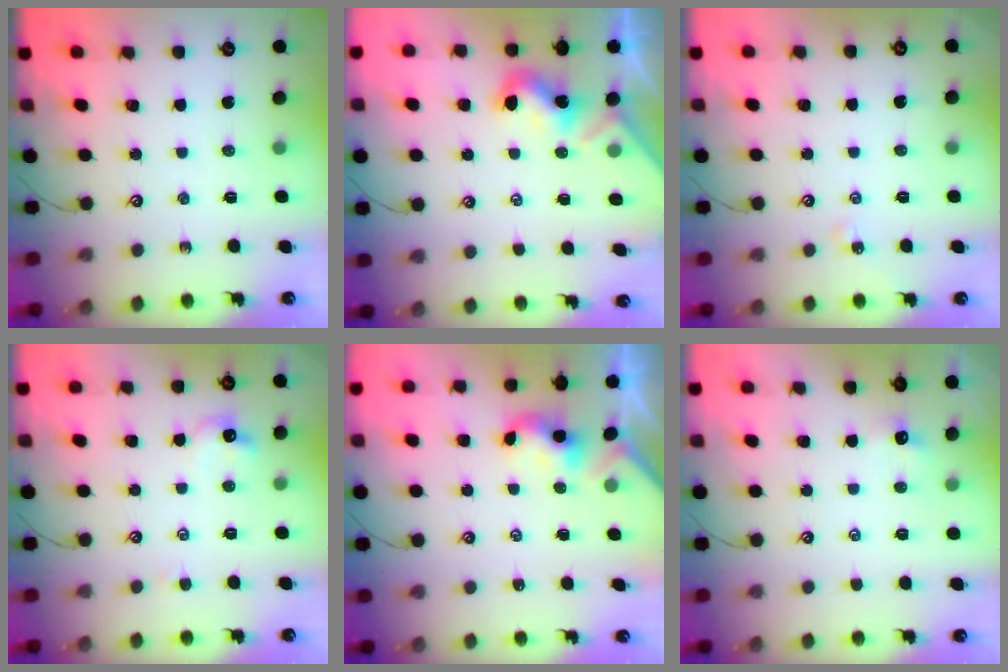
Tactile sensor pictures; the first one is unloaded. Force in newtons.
{"total": 2.0, "press": 2.0, "slide": 0.5}
{"total": 2.6, "press": 2.6, "slide": 0.5}
{"total": 1.9, "press": 1.9, "slide": 0.5}
{"total": 2.0, "press": 2.0, "slide": 0.2}
{"total": 1.2, "press": 1.1, "slide": 0.5}